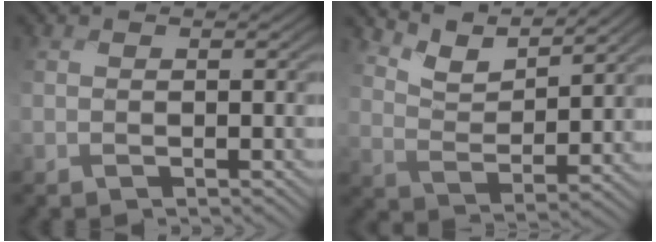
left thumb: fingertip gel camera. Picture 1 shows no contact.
{"total": 6.4, "force": [5.9, 0.5, 2.6], "torque": [-0.060, 0.008, 0.111]}